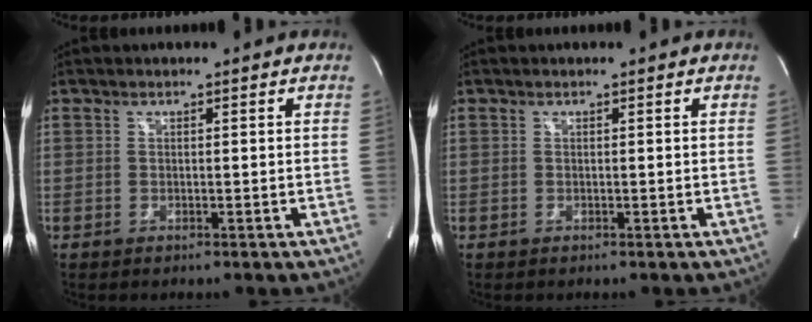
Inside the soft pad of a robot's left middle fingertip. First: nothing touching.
{"total": 0.0}